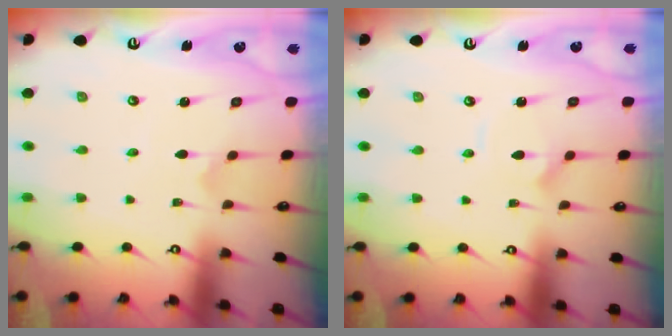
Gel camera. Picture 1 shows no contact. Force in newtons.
{"total": 2.7, "press": 2.7, "slide": 0.4}